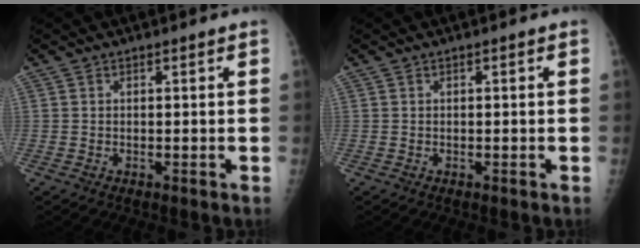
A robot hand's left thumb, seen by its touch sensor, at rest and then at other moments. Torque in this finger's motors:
{"motor_torque": [-0.09, 0.09, -0.10, -0.10, 0.00]}